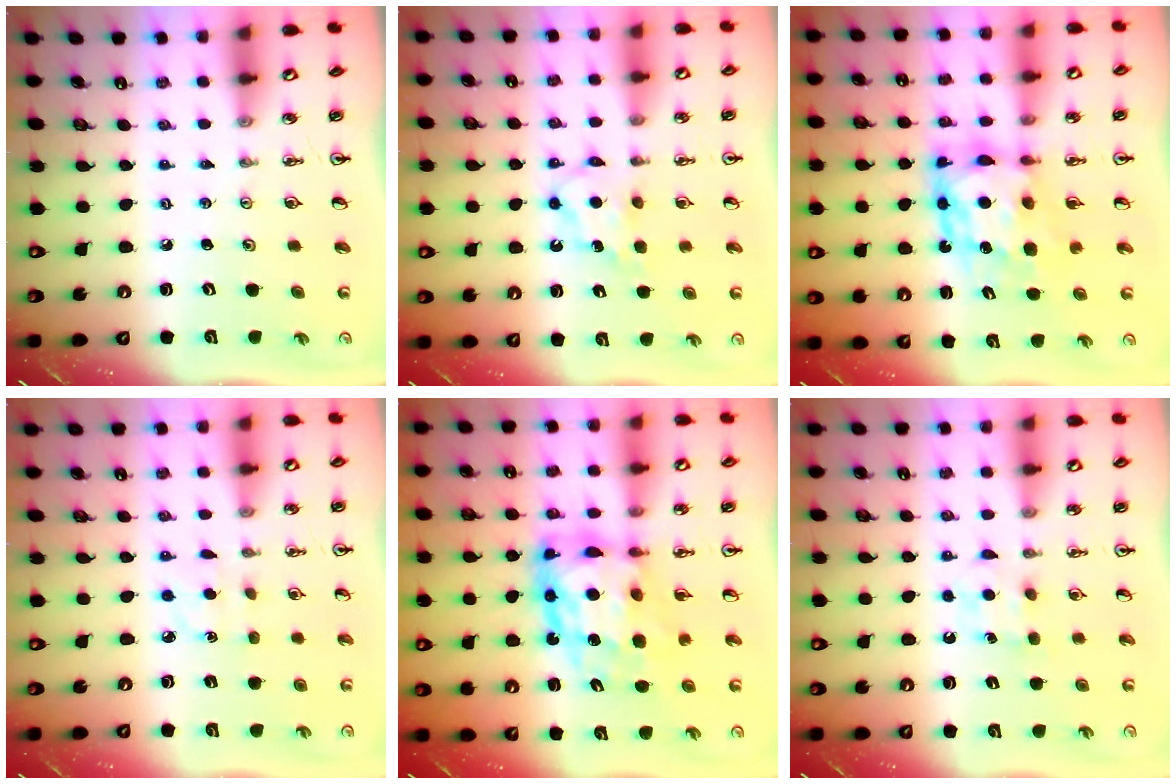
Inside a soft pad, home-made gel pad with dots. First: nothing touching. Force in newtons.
{"total": 6.4, "press": 6.4, "slide": 0.3}
{"total": 9.2, "press": 9.2, "slide": 0.7}
{"total": 4.3, "press": 4.3, "slide": 0.4}
{"total": 13.6, "press": 13.5, "slide": 1.0}
{"total": 4.9, "press": 4.8, "slide": 0.7}